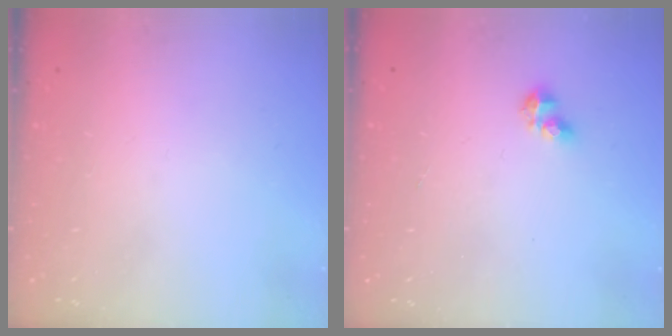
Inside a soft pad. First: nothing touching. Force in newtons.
{"total": 2.9, "press": 2.9, "slide": 0.3}